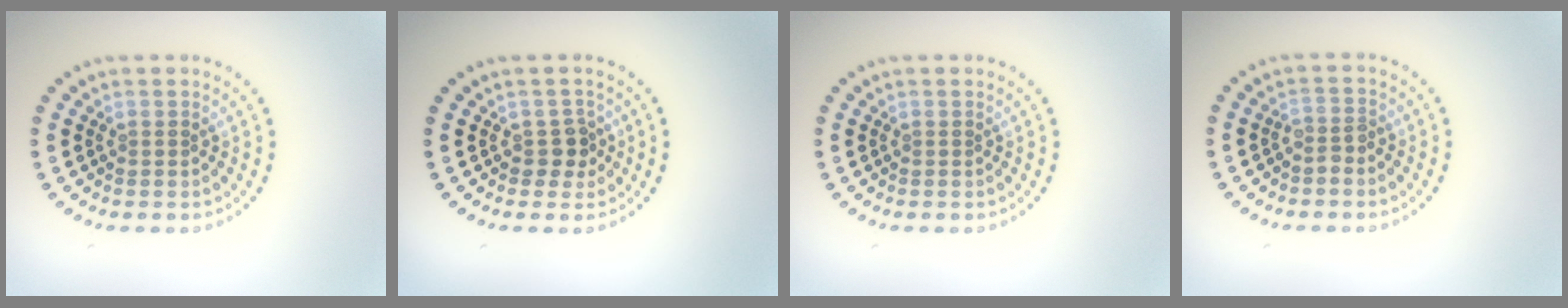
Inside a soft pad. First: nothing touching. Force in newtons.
{"total": 1.8, "press": 1.6, "slide": 0.9}
{"total": 0.0}
{"total": 1.3, "press": 1.0, "slide": 0.9}